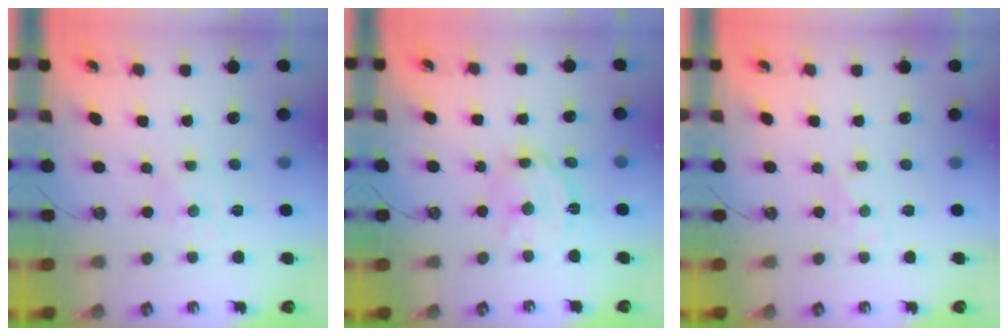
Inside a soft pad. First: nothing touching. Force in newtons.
{"total": 13.0, "press": 12.9, "slide": 1.0}
{"total": 3.1, "press": 3.0, "slide": 0.4}